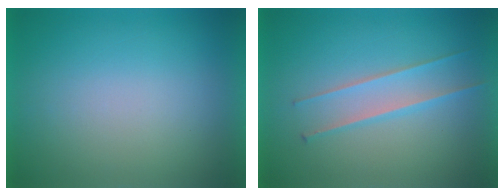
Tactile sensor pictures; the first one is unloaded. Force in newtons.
{"total": 2.3}